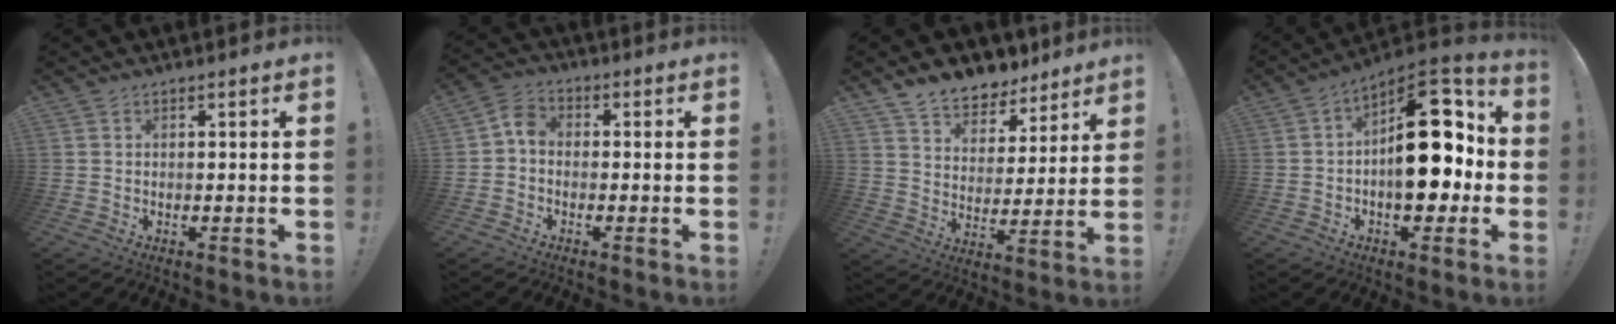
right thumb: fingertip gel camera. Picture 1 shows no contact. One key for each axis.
{"total": 4.9, "fx": -1.1, "fy": 3.6, "fz": 3.2, "tx": -0.060, "ty": 0.018, "tz": -0.017}
{"total": 9.9, "fx": 8.5, "fy": 4.5, "fz": 2.1, "tx": -0.043, "ty": -0.067, "tz": 0.162}
{"total": 20.4, "fx": 1.0, "fy": 11.8, "fz": 16.7, "tx": -0.212, "ty": 0.010, "tz": 0.025}